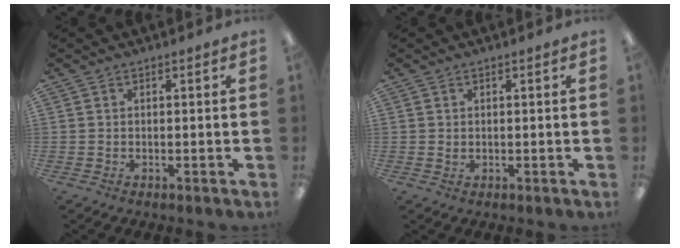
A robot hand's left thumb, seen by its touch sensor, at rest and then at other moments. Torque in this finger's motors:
{"motor_torque": [-0.22, 0.05, -0.16, 0.14, 0.01]}